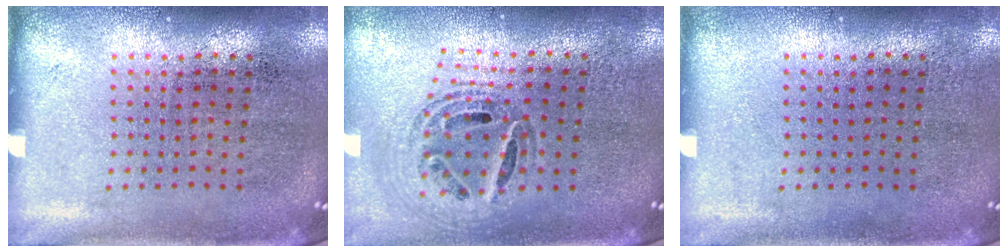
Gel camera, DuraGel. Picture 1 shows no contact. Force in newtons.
{"total": 1.0, "press": 1.0, "slide": 0.2}
{"total": 0.0}